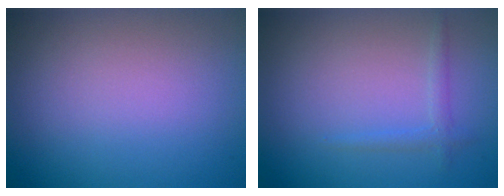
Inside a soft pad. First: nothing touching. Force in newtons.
{"total": 1.1, "press": 1.1, "slide": 0.1}